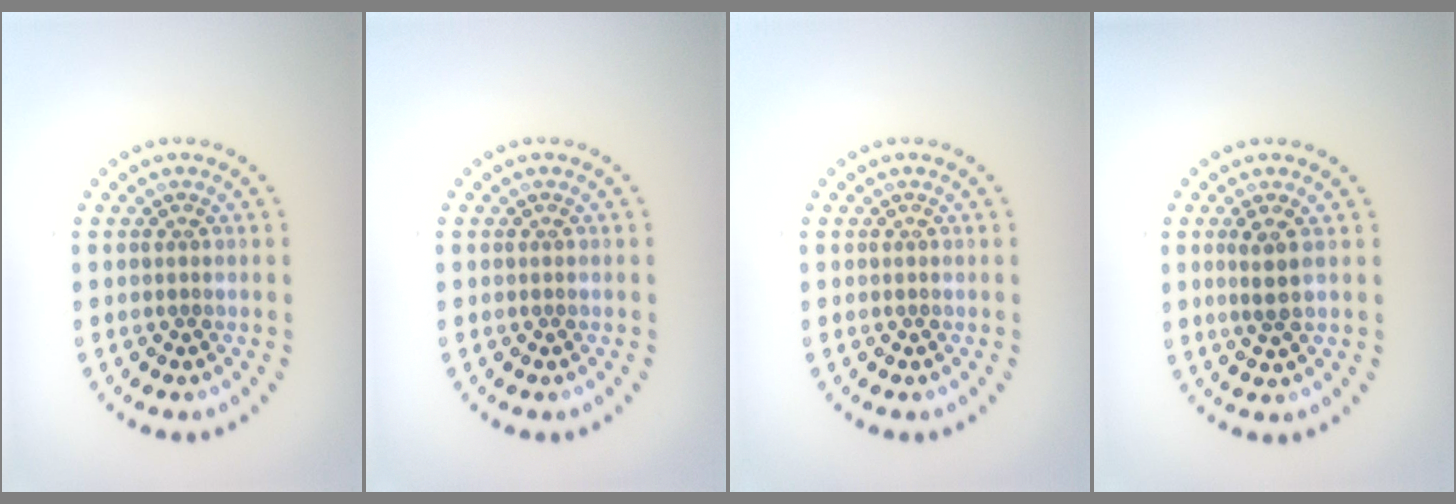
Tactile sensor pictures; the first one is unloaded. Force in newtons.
{"total": 0.0}
{"total": 0.0}
{"total": 1.9, "press": 1.5, "slide": 1.3}